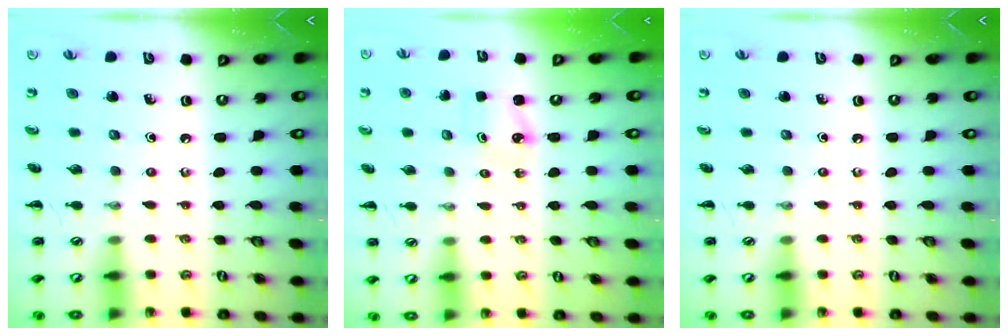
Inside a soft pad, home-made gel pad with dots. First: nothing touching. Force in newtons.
{"total": 2.6, "press": 2.5, "slide": 0.7}
{"total": 0.0}